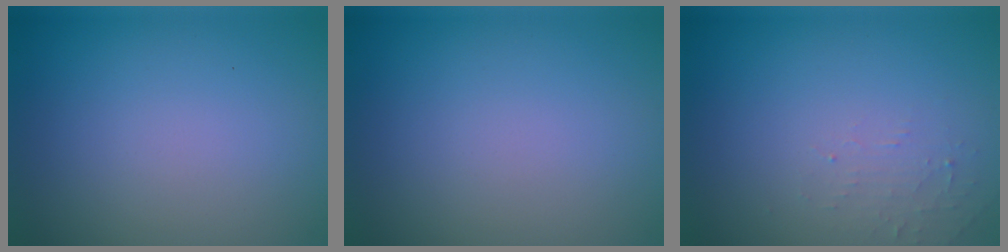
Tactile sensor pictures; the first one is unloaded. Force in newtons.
{"total": 0.0}
{"total": 1.2, "press": 1.2, "slide": 0.3}